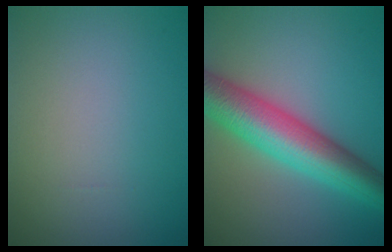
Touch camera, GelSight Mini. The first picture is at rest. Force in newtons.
{"total": 8.5, "press": 8.5, "slide": 0.1}